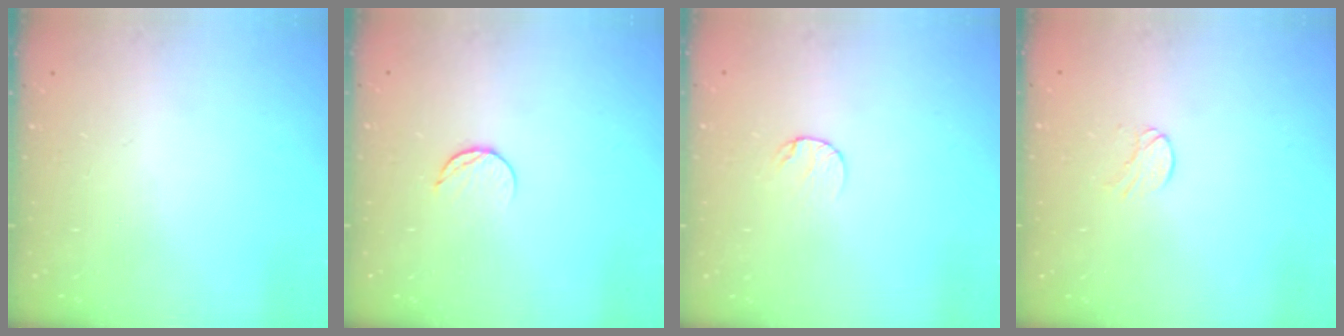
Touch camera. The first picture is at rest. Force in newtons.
{"total": 6.3, "press": 6.3, "slide": 0.7}
{"total": 4.9, "press": 4.8, "slide": 0.4}
{"total": 4.4, "press": 4.4, "slide": 0.4}